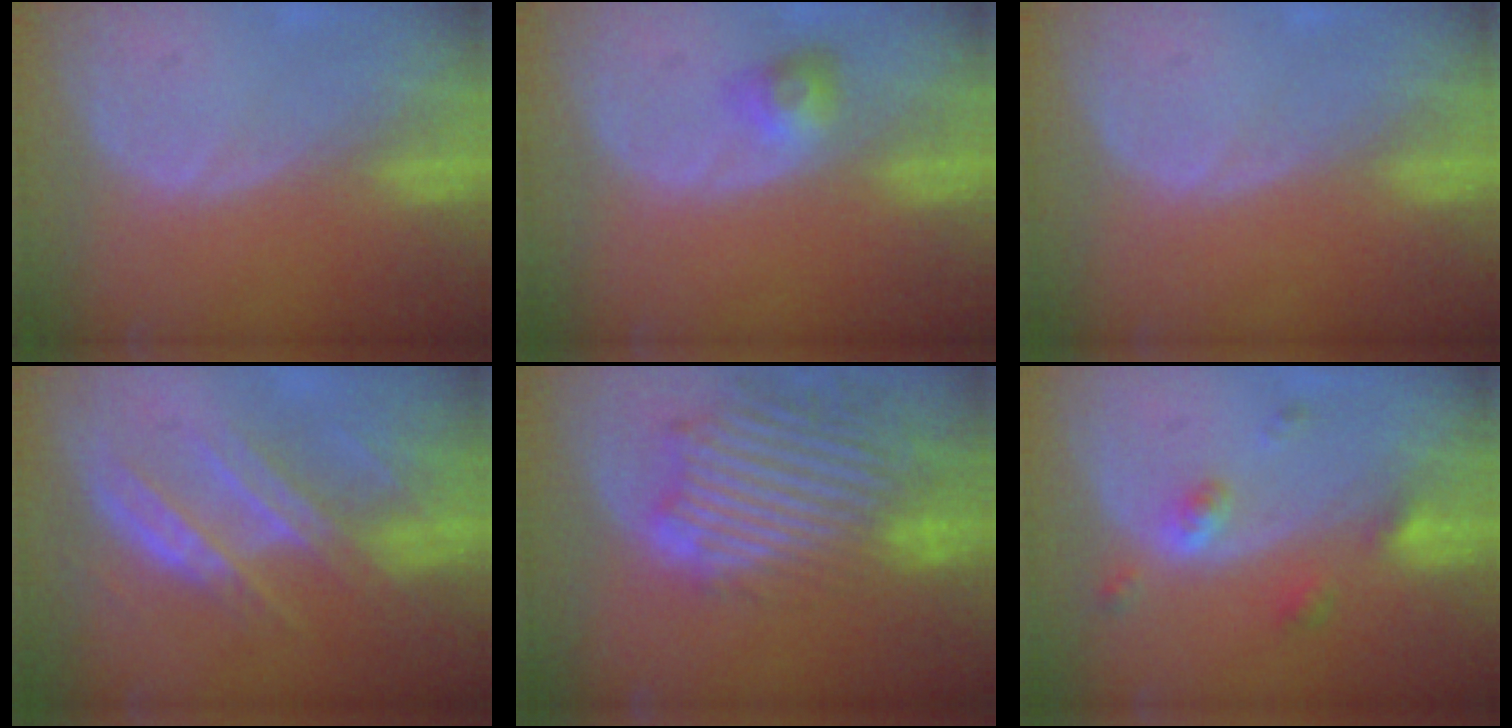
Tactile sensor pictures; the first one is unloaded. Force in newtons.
{"total": 3.0, "press": 2.7, "slide": 1.4}
{"total": 0.0}
{"total": 7.4, "press": 7.2, "slide": 2.0}
{"total": 13.7, "press": 11.7, "slide": 7.2}
{"total": 4.3, "press": 4.0, "slide": 1.6}